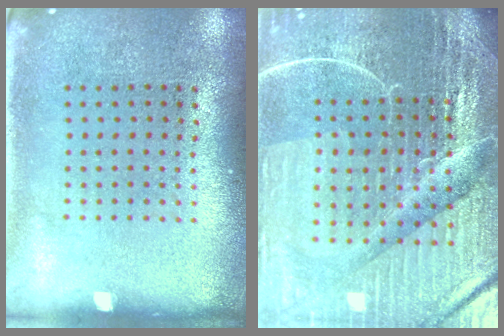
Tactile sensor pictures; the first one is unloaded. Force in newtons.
{"total": 6.4, "press": 5.7, "slide": 2.9}